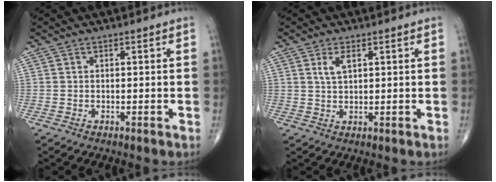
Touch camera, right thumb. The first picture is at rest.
{"total": 3.1, "force": [1.3, 1.4, 2.4], "torque": [-0.048, -0.002, 0.029]}